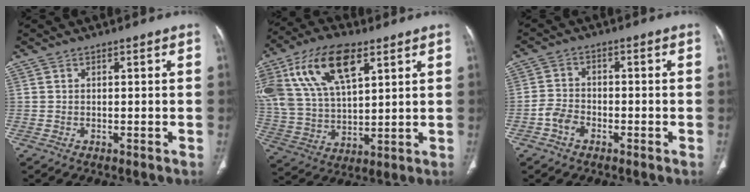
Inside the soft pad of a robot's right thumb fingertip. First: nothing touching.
{"total": 19.7, "force": [8.9, 9.9, 14.5], "torque": [-0.273, -0.012, 0.171]}
{"total": 3.9, "force": [-2.1, 2.7, 2.0], "torque": [-0.033, 0.017, -0.042]}